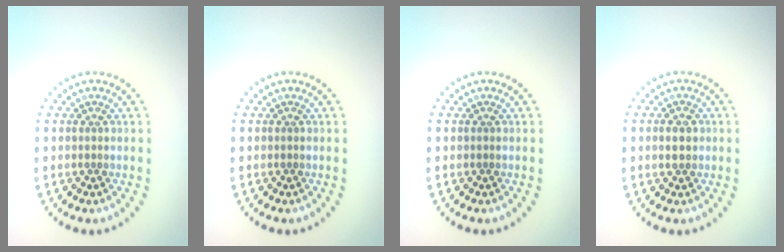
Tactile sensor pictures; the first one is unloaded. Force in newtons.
{"total": 0.0}
{"total": 0.0}
{"total": 1.5, "press": 1.5, "slide": 0.1}